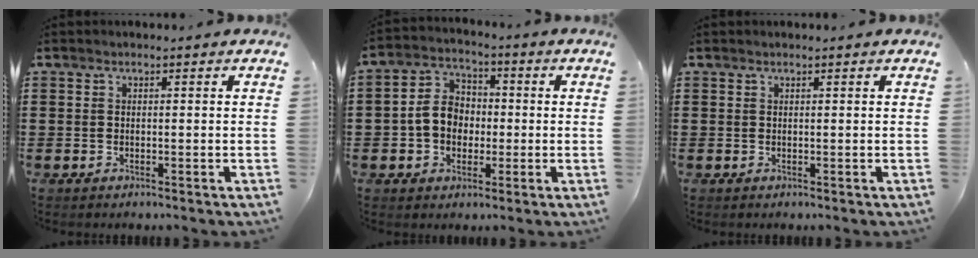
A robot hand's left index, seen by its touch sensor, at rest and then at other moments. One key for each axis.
{"total": 6.6, "fx": -0.7, "fy": 5.5, "fz": 3.6, "tx": -0.086, "ty": 0.017, "tz": -0.017}
{"total": 0.0}